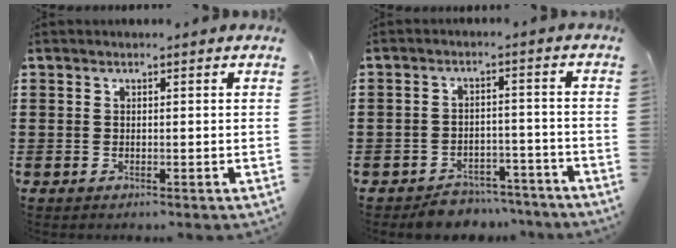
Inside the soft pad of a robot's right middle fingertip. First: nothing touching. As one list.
[{"total": 4.3, "force": [-4.1, 1.0, 0.0], "torque": [-0.005, 0.008, -0.086]}]